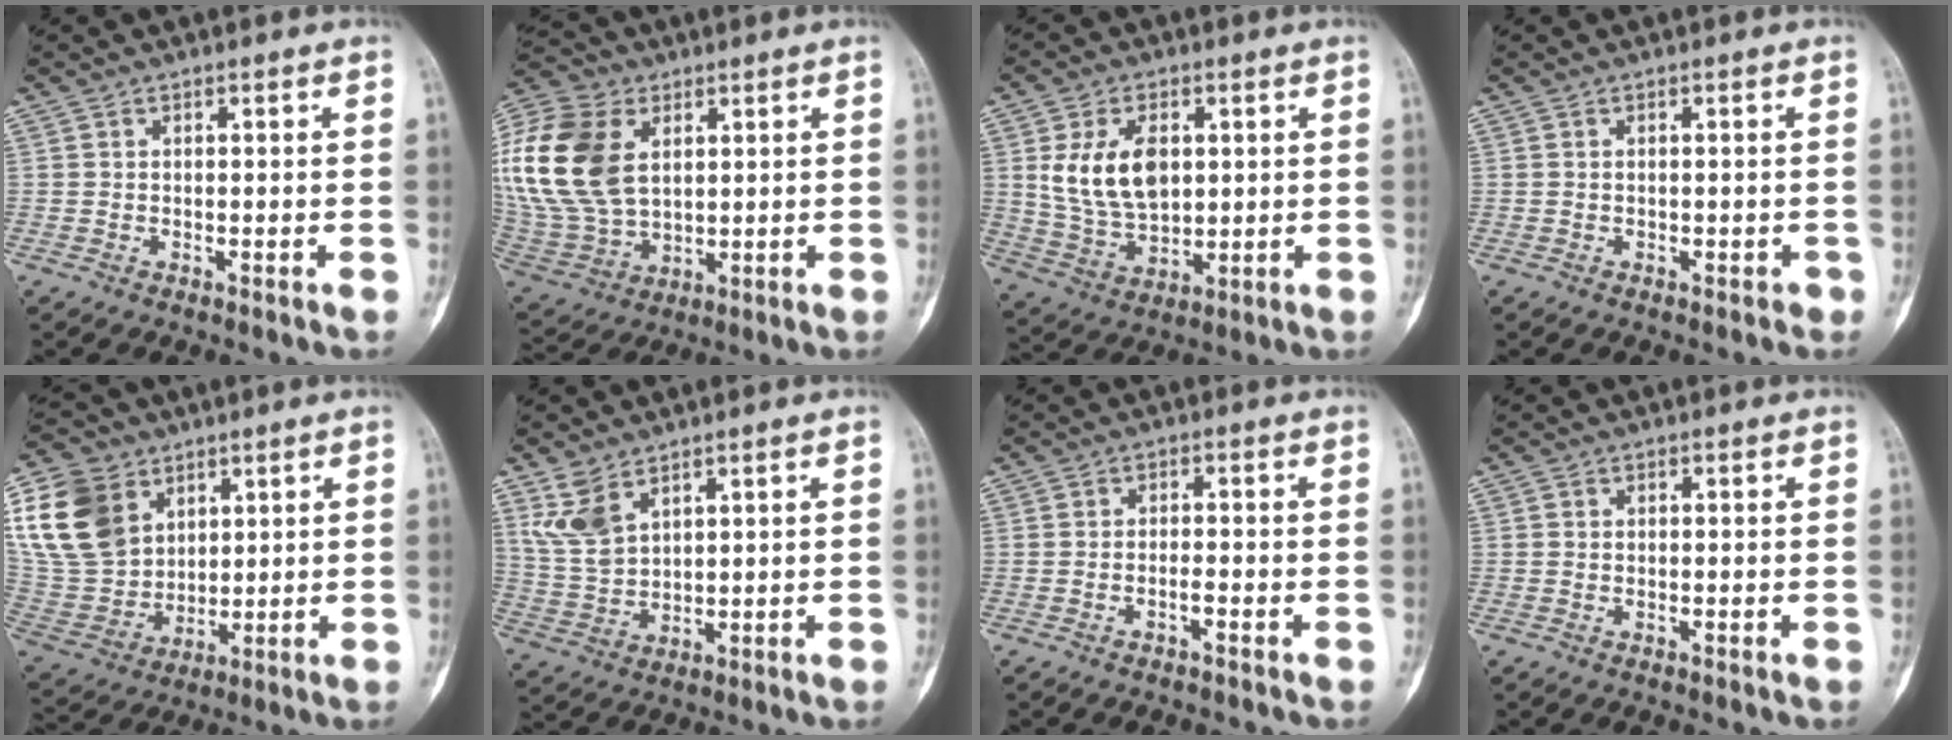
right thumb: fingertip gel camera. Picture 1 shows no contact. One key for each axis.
{"total": 23.6, "fx": 6.0, "fy": 15.9, "fz": 16.4, "tx": -0.373, "ty": -0.002, "tz": 0.121}
{"total": 12.4, "fx": 2.7, "fy": 7.8, "fz": 9.3, "tx": -0.154, "ty": -0.012, "tz": 0.062}
{"total": 0.6, "fx": -0.3, "fy": 0.4, "fz": 0.3, "tx": 0.003, "ty": 0.002, "tz": -0.004}
{"total": 18.1, "fx": 7.2, "fy": 13.5, "fz": 9.6, "tx": -0.180, "ty": -0.014, "tz": 0.152}
{"total": 7.4, "fx": 4.5, "fy": 4.1, "fz": 4.2, "tx": -0.078, "ty": -0.016, "tz": 0.105}
{"total": 1.5, "fx": -1.0, "fy": 0.4, "fz": 1.1, "tx": -0.018, "ty": 0.010, "tz": -0.018}
{"total": 0.0}